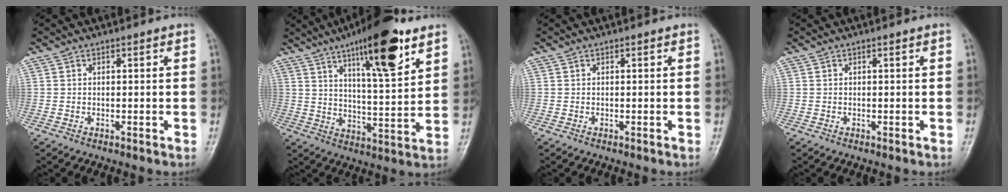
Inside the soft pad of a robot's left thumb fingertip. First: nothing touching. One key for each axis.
{"total": 17.0, "fx": 9.9, "fy": 4.2, "fz": 13.2, "tx": -0.181, "ty": -0.049, "tz": 0.156}
{"total": 0.0}
{"total": 0.0}